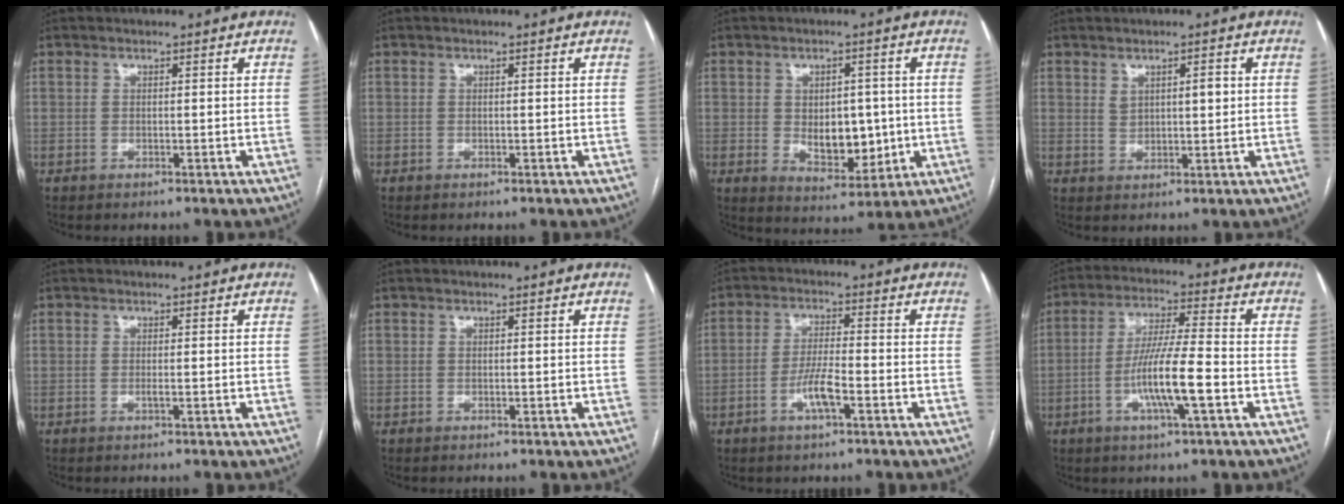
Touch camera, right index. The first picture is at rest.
{"total": 0.0}
{"total": 7.9, "force": [-0.2, 4.7, 6.4], "torque": [-0.090, -0.001, 0.010]}
{"total": 3.4, "force": [1.2, 1.5, 2.8], "torque": [-0.048, 0.006, 0.024]}
{"total": 0.6, "force": [-0.2, -0.1, 0.5], "torque": [-0.011, 0.000, -0.003]}
{"total": 0.0}
{"total": 5.1, "force": [-2.3, 0.6, 4.5], "torque": [-0.089, 0.000, -0.043]}
{"total": 10.2, "force": [-3.2, 0.4, 9.6], "torque": [-0.183, -0.002, -0.062]}